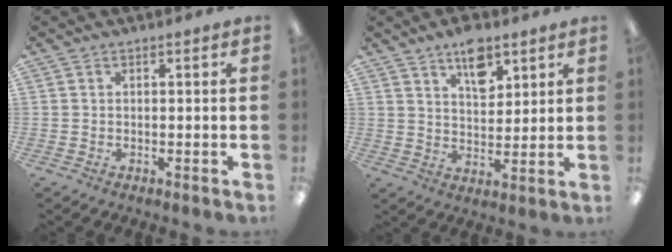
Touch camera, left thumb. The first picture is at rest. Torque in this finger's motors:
{"motor_torque": [0.10, 0.27, -0.04, -0.21, 0.03]}